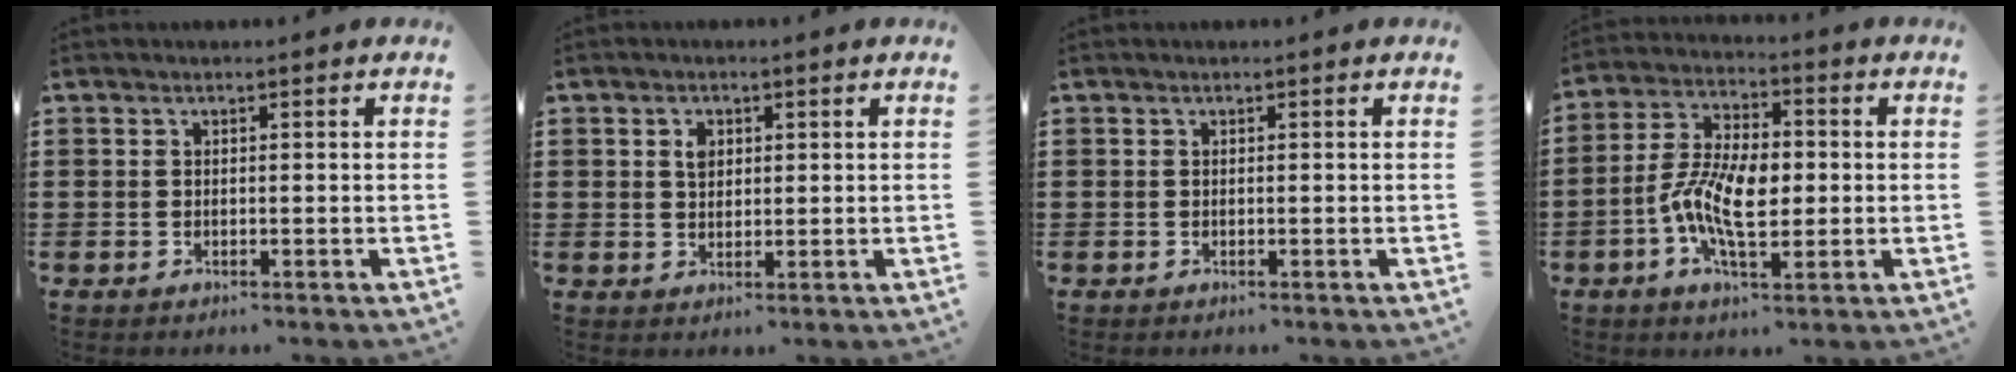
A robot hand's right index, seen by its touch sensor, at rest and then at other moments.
{"total": 2.1, "force": [0.8, 1.4, 1.3], "torque": [-0.028, 0.006, 0.014]}
{"total": 0.0}
{"total": 9.5, "force": [-1.4, 4.6, 8.2], "torque": [-0.185, 0.002, -0.033]}